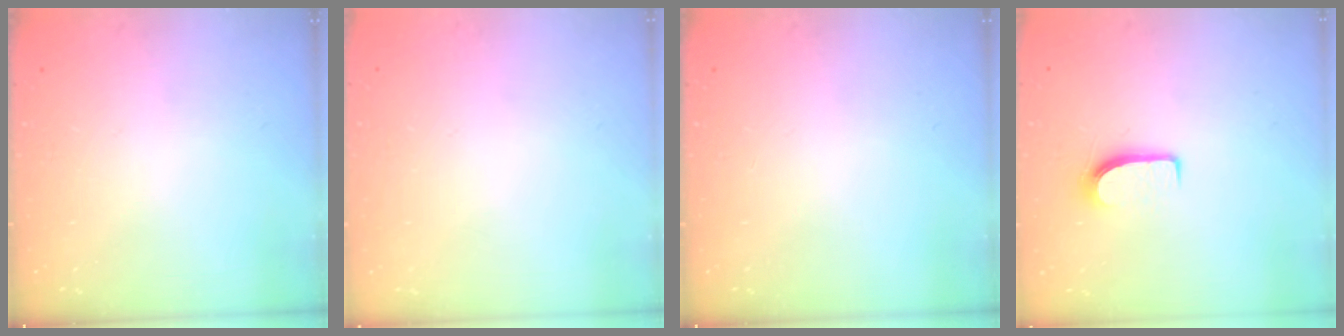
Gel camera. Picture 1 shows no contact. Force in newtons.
{"total": 0.0}
{"total": 0.0}
{"total": 6.5, "press": 6.4, "slide": 0.6}